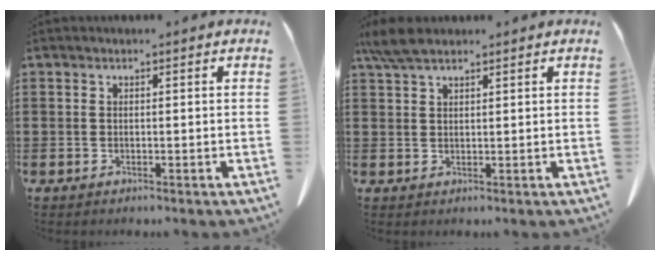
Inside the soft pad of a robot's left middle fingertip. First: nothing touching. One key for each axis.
{"total": 4.3, "fx": 3.1, "fy": 1.2, "fz": 2.7, "tx": -0.067, "ty": 0.000, "tz": 0.055}